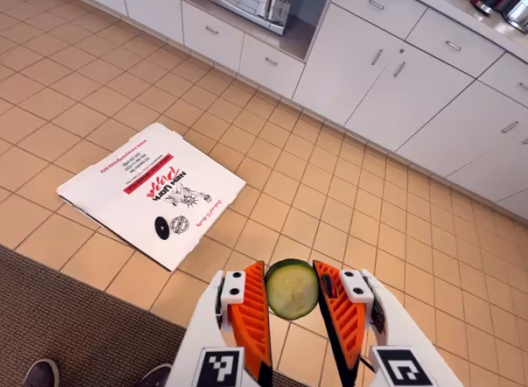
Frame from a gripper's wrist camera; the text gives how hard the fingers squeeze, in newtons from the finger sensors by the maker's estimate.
{"total": 7.8, "left": 7.6, "right": 8.0}